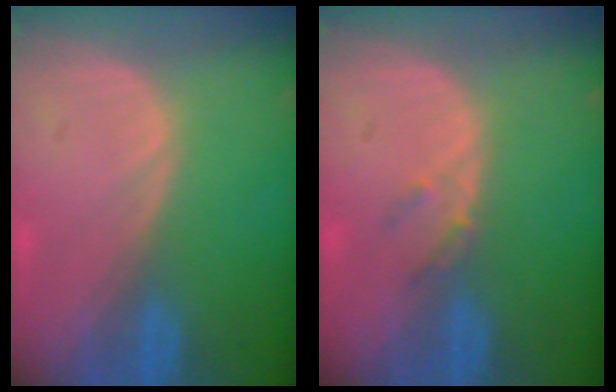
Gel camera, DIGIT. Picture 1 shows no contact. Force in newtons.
{"total": 1.8, "press": 1.6, "slide": 0.8}